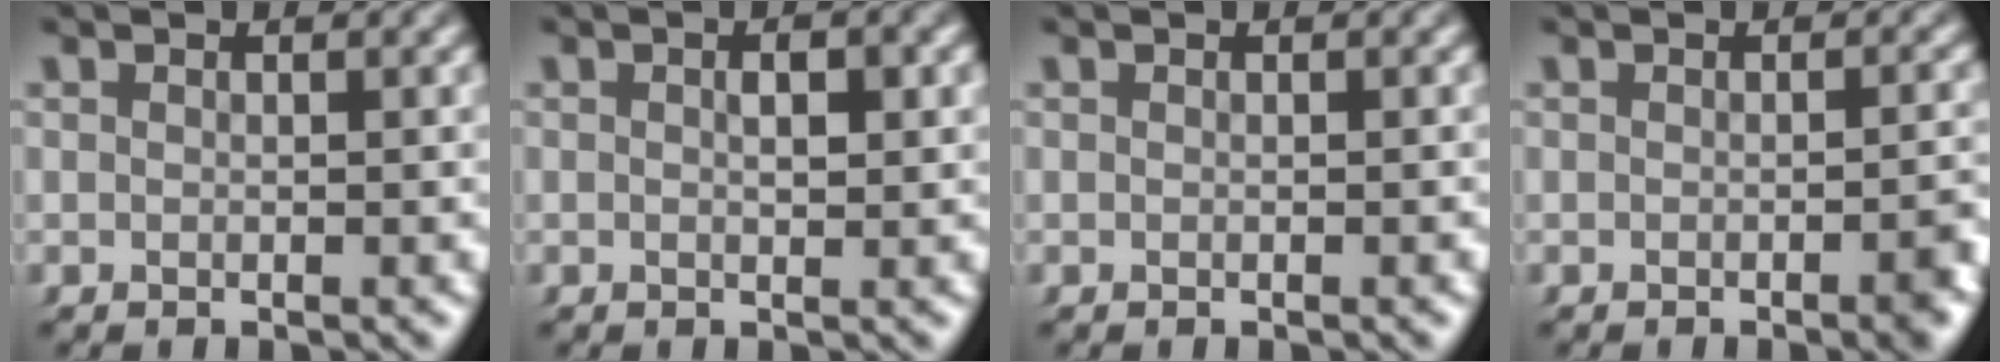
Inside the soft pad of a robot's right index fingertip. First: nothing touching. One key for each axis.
{"total": 1.6, "fx": 0.1, "fy": 0.7, "fz": 1.5, "tx": -0.020, "ty": -0.002, "tz": 0.000}
{"total": 0.0}
{"total": 2.2, "fx": -0.8, "fy": 0.6, "fz": 1.9, "tx": -0.018, "ty": 0.009, "tz": -0.021}